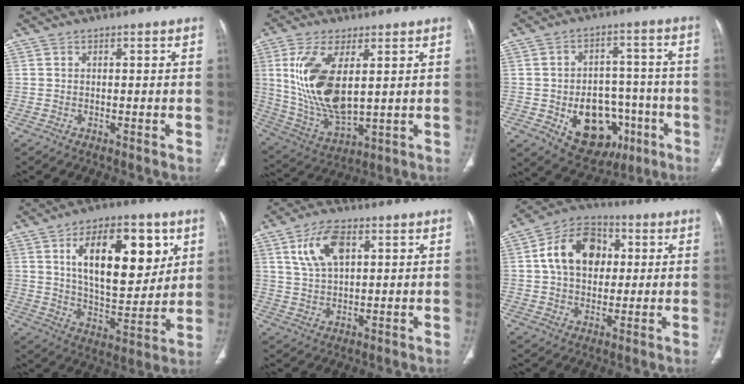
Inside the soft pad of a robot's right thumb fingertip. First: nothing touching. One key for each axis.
{"total": 16.5, "fx": 3.5, "fy": 7.5, "fz": 14.2, "tx": -0.288, "ty": -0.022, "tz": 0.084}
{"total": 16.6, "fx": -5.8, "fy": 11.7, "fz": 10.2, "tx": -0.104, "ty": 0.035, "tz": -0.068}
{"total": 21.5, "fx": 7.6, "fy": 10.6, "fz": 17.1, "tx": -0.216, "ty": -0.035, "tz": 0.128}
{"total": 9.3, "fx": 3.8, "fy": 4.9, "fz": 7.0, "tx": -0.124, "ty": -0.007, "tz": 0.073}
{"total": 14.4, "fx": 2.8, "fy": 10.5, "fz": 9.4, "tx": -0.129, "ty": 0.013, "tz": 0.036}